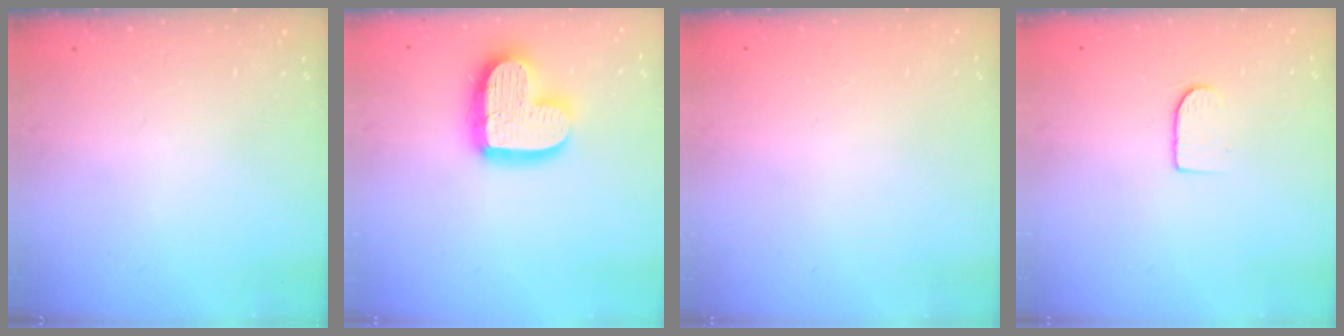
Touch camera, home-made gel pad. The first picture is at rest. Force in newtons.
{"total": 17.1, "press": 17.0, "slide": 1.5}
{"total": 0.0}
{"total": 6.0, "press": 5.9, "slide": 0.6}